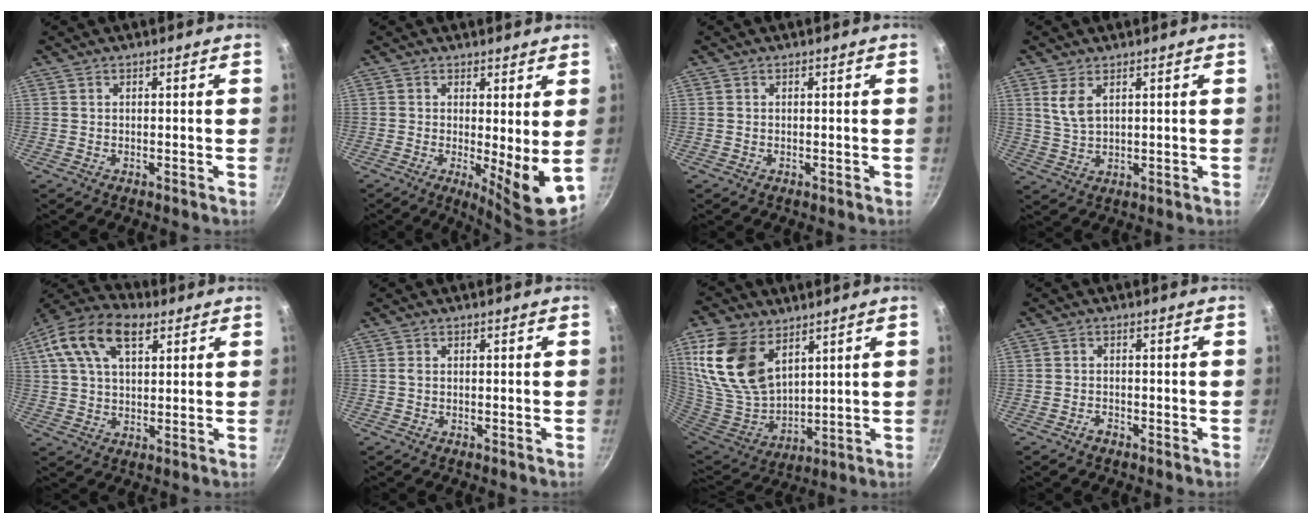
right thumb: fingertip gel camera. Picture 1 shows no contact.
{"total": 7.9, "force": [0.4, 2.1, 7.6], "torque": [-0.101, -0.027, 0.009]}
{"total": 0.0}
{"total": 4.8, "force": [2.1, 2.4, 3.5], "torque": [-0.066, -0.016, 0.047]}
{"total": 14.5, "force": [6.2, 8.2, 10.3], "torque": [-0.183, 0.007, 0.096]}
{"total": 0.6, "force": [0.0, 0.3, 0.5], "torque": [-0.010, 0.002, -0.001]}
{"total": 18.8, "force": [9.0, 11.5, 11.8], "torque": [-0.227, -0.040, 0.191]}
{"total": 1.5, "force": [-1.2, 0.6, 0.5], "torque": [-0.008, 0.013, -0.021]}